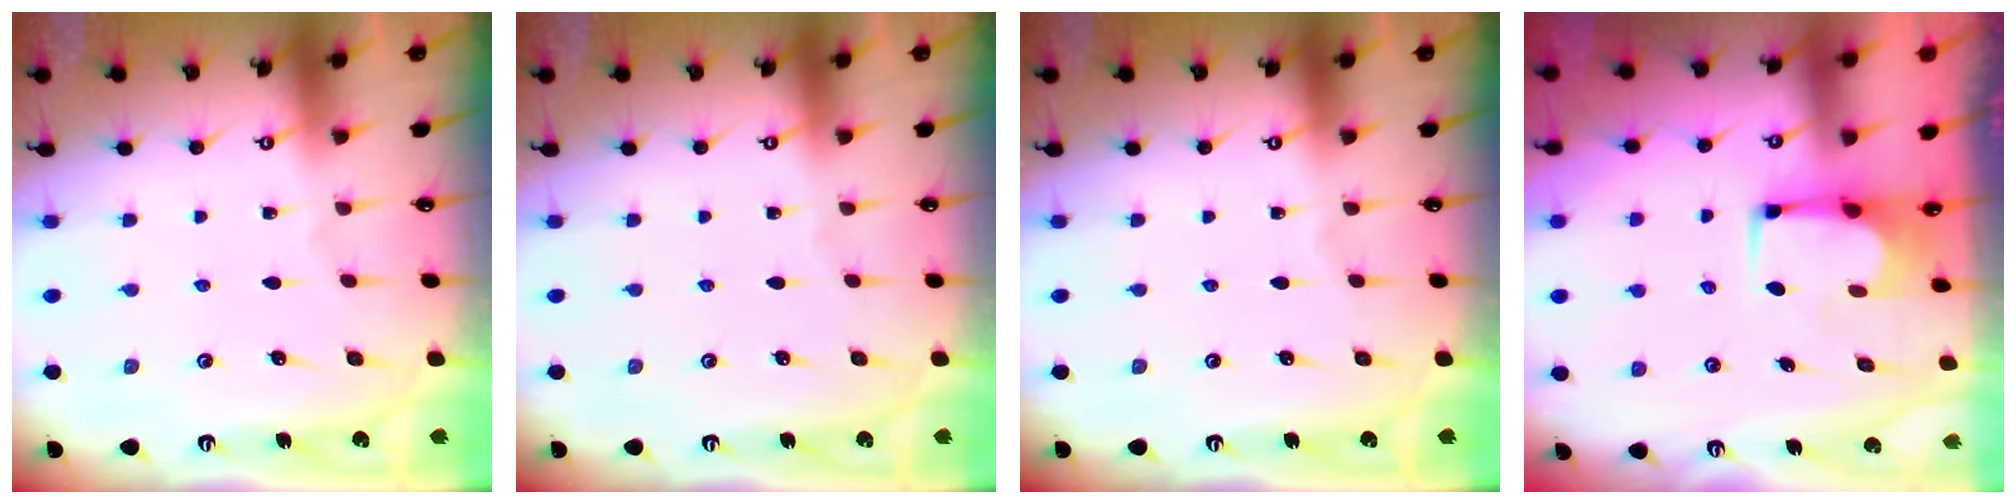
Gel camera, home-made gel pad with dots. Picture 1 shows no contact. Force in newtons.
{"total": 0.0}
{"total": 0.0}
{"total": 1.8, "press": 1.7, "slide": 0.3}